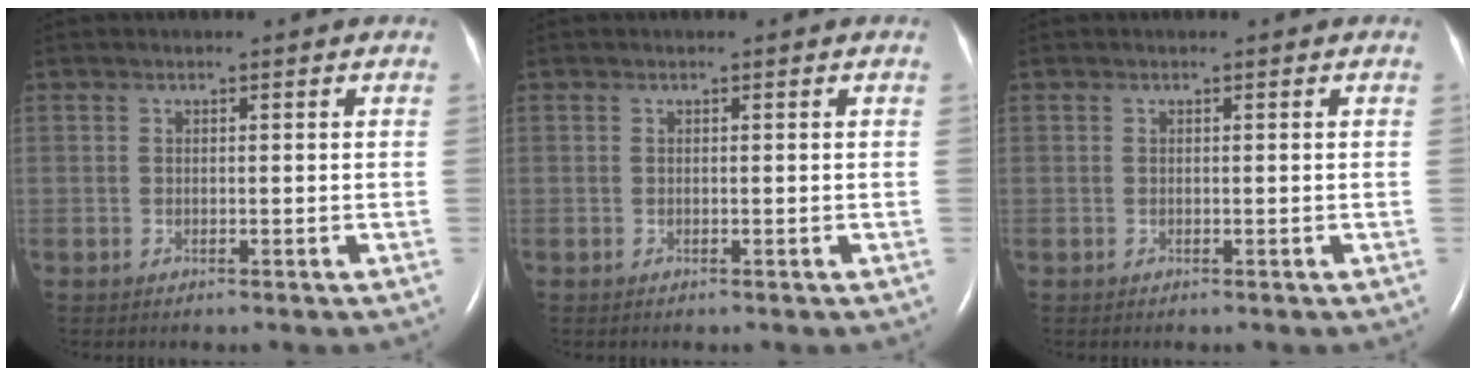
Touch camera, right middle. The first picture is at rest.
{"total": 0.0}
{"total": 0.0}